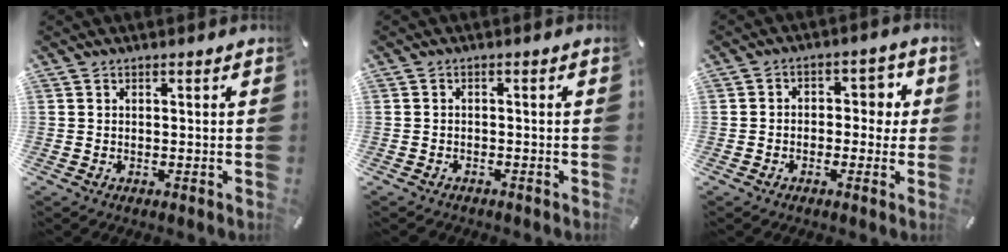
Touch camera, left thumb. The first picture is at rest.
{"total": 1.3, "force": [-1.1, 0.7, 0.2], "torque": [-0.005, 0.006, -0.025]}
{"total": 5.0, "force": [-1.0, 4.0, 2.9], "torque": [-0.034, 0.007, -0.029]}